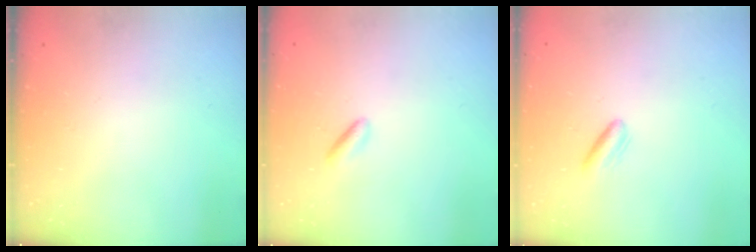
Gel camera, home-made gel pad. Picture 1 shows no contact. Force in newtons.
{"total": 1.6, "press": 1.5, "slide": 0.6}
{"total": 2.7, "press": 2.6, "slide": 0.9}